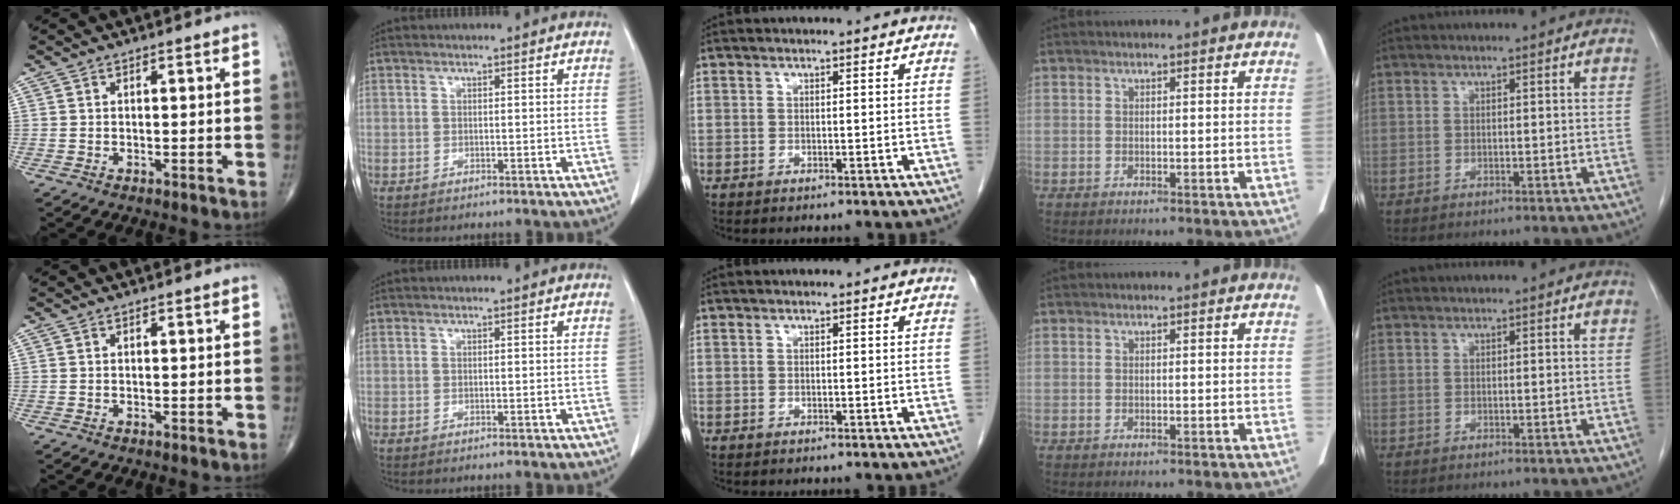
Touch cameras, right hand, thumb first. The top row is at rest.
{}